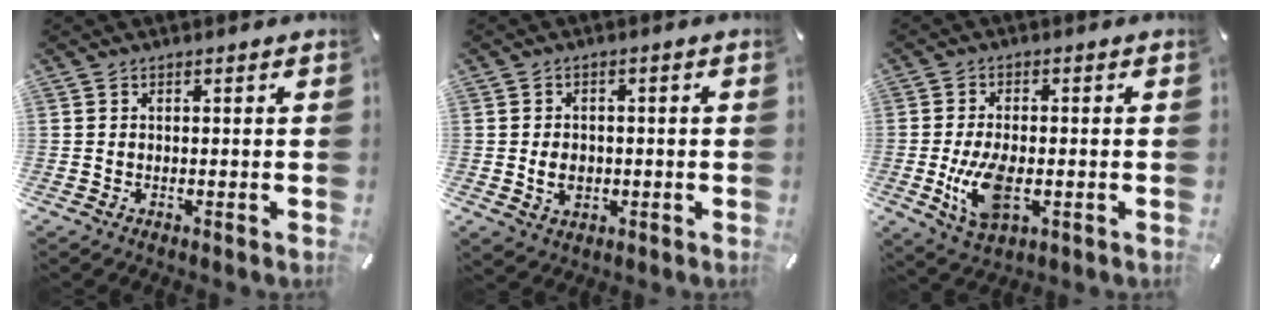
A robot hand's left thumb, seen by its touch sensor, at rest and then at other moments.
{"total": 4.9, "force": [-0.9, 4.0, 2.8], "torque": [-0.057, -0.001, -0.019]}
{"total": 10.5, "force": [-1.9, 5.7, 8.6], "torque": [-0.183, -0.012, -0.032]}